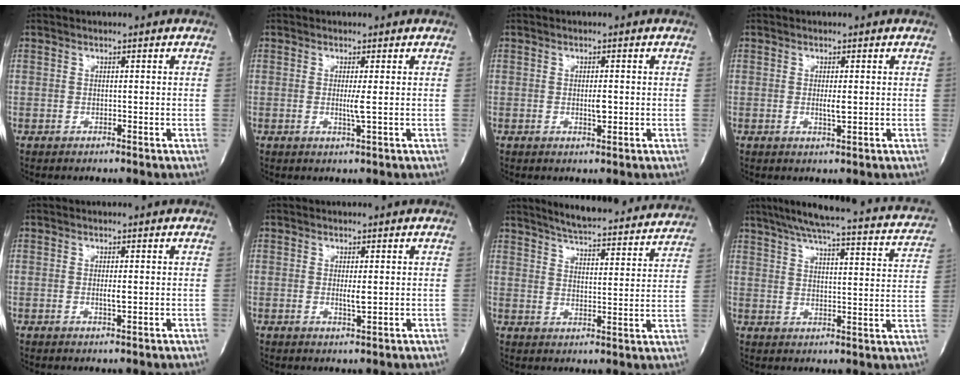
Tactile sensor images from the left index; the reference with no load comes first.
{"total": 1.8, "force": [-0.3, -0.4, 1.7], "torque": [-0.038, -0.009, -0.004]}
{"total": 1.7, "force": [-0.4, 0.4, 1.6], "torque": [-0.031, -0.006, -0.005]}
{"total": 1.7, "force": [-0.3, 0.2, 1.7], "torque": [-0.035, -0.008, -0.003]}
{"total": 1.3, "force": [-0.3, 0.1, 1.3], "torque": [-0.026, -0.007, -0.004]}
{"total": 1.7, "force": [-0.1, 0.2, 1.7], "torque": [-0.037, -0.009, -0.001]}
{"total": 21.4, "force": [20.0, 2.7, 7.3], "torque": [-0.103, -0.028, 0.250]}
{"total": 27.0, "force": [23.5, 4.0, 12.5], "torque": [-0.192, -0.023, 0.279]}